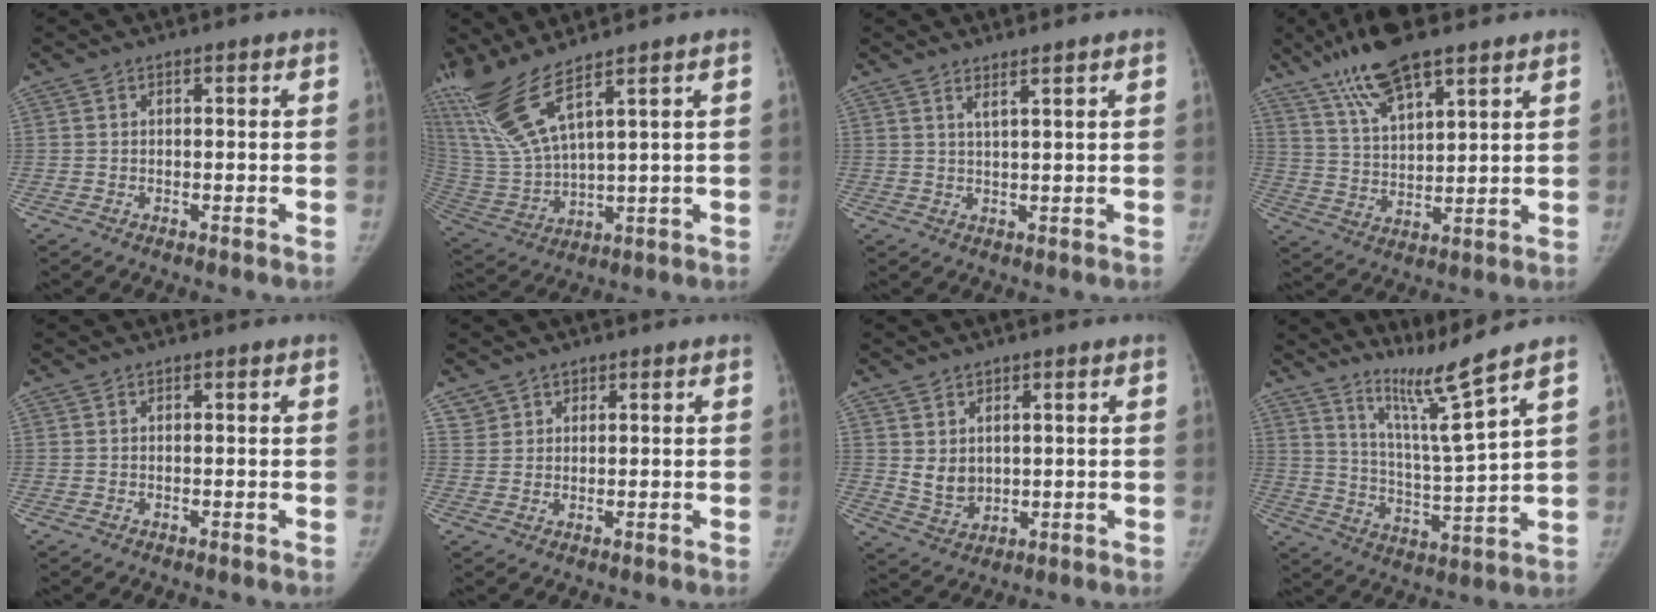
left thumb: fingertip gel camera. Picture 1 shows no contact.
{"total": 12.8, "force": [9.3, 1.1, 8.8], "torque": [-0.209, -0.051, 0.206]}
{"total": 2.3, "force": [1.7, -0.4, 1.5], "torque": [-0.033, -0.020, 0.034]}
{"total": 13.0, "force": [9.2, 3.6, 8.4], "torque": [-0.149, -0.032, 0.179]}
{"total": 0.0}
{"total": 2.4, "force": [1.7, 1.6, -0.5], "torque": [0.027, -0.010, 0.027]}
{"total": 5.1, "force": [1.5, 4.1, 2.6], "torque": [-0.035, -0.021, 0.047]}
{"total": 10.6, "force": [8.1, -2.3, 6.3], "torque": [-0.111, -0.083, 0.156]}